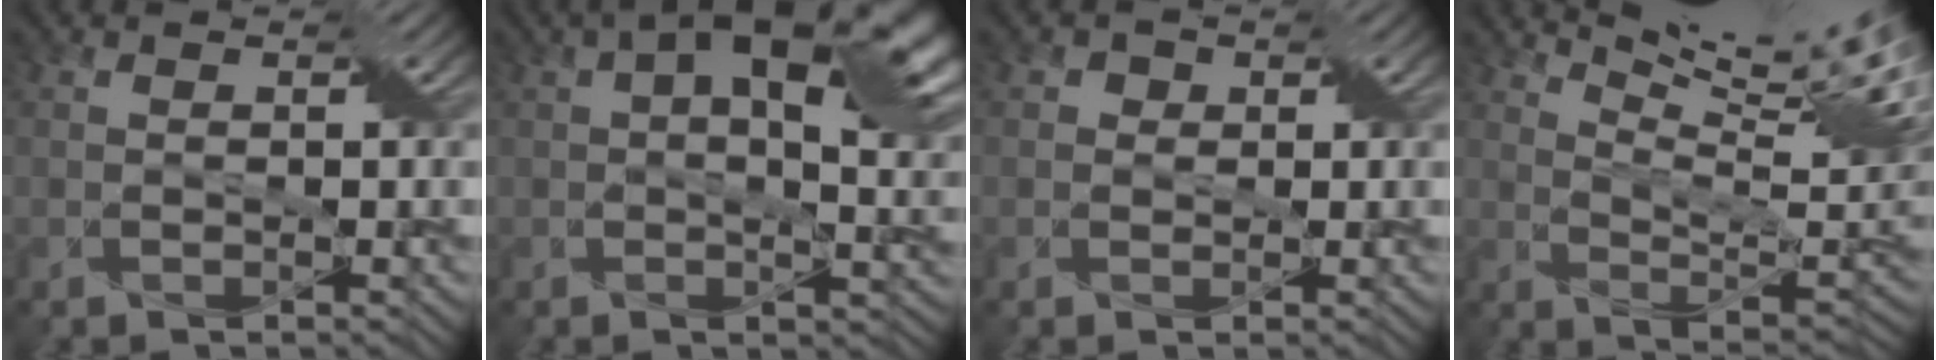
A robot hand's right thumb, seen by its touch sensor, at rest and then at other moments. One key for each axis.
{"total": 14.8, "fx": 5.6, "fy": 7.4, "fz": 11.5, "tx": -0.157, "ty": 0.012, "tz": 0.078}
{"total": 1.5, "fx": 0.4, "fy": 1.4, "fz": 0.2, "tx": -0.003, "ty": -0.001, "tz": 0.003}
{"total": 16.1, "fx": 10.4, "fy": 3.7, "fz": 11.8, "tx": -0.190, "ty": 0.006, "tz": 0.154}